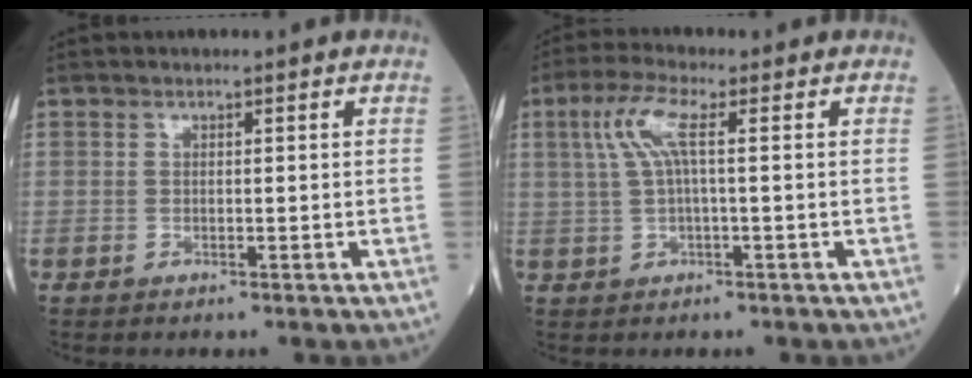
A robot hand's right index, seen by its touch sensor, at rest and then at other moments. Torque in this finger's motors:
{"motor_torque": [0.18, 0.11, 0.34, 0.11]}